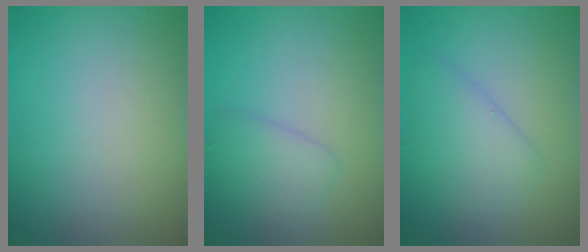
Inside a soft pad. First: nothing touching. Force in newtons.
{"total": 2.2, "press": 2.2, "slide": 0.2}
{"total": 3.2, "press": 3.2, "slide": 0.1}